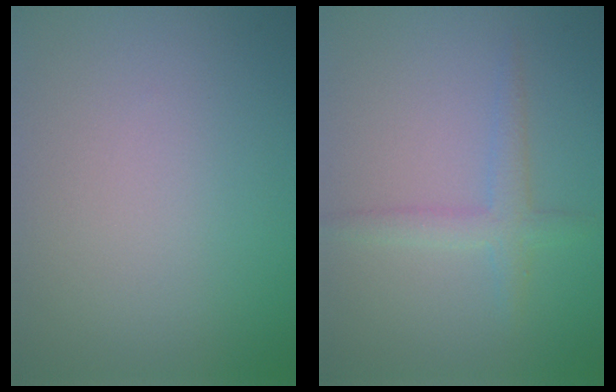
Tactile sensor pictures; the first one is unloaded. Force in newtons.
{"total": 2.2, "press": 2.2, "slide": 0.0}